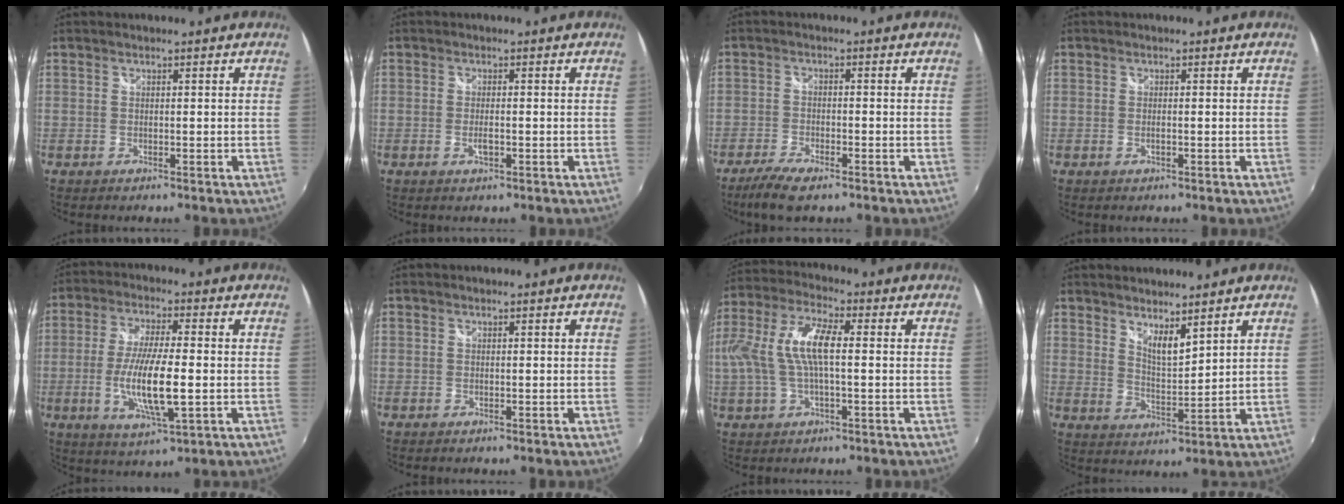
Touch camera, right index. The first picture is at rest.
{"total": 2.0, "force": [-0.7, 0.7, 1.7], "torque": [-0.033, -0.005, -0.010]}
{"total": 6.7, "force": [-5.0, 1.8, 4.2], "torque": [-0.108, -0.017, -0.094]}
{"total": 0.9, "force": [-0.3, 0.1, 0.8], "torque": [-0.016, -0.002, -0.005]}
{"total": 11.9, "force": [-2.1, 2.3, 11.5], "torque": [-0.224, -0.015, -0.039]}
{"total": 0.0}
{"total": 11.2, "force": [0.2, 3.6, 10.6], "torque": [-0.214, 0.009, 0.006]}
{"total": 5.6, "force": [4.6, 1.1, 2.9], "torque": [-0.045, -0.008, 0.078]}